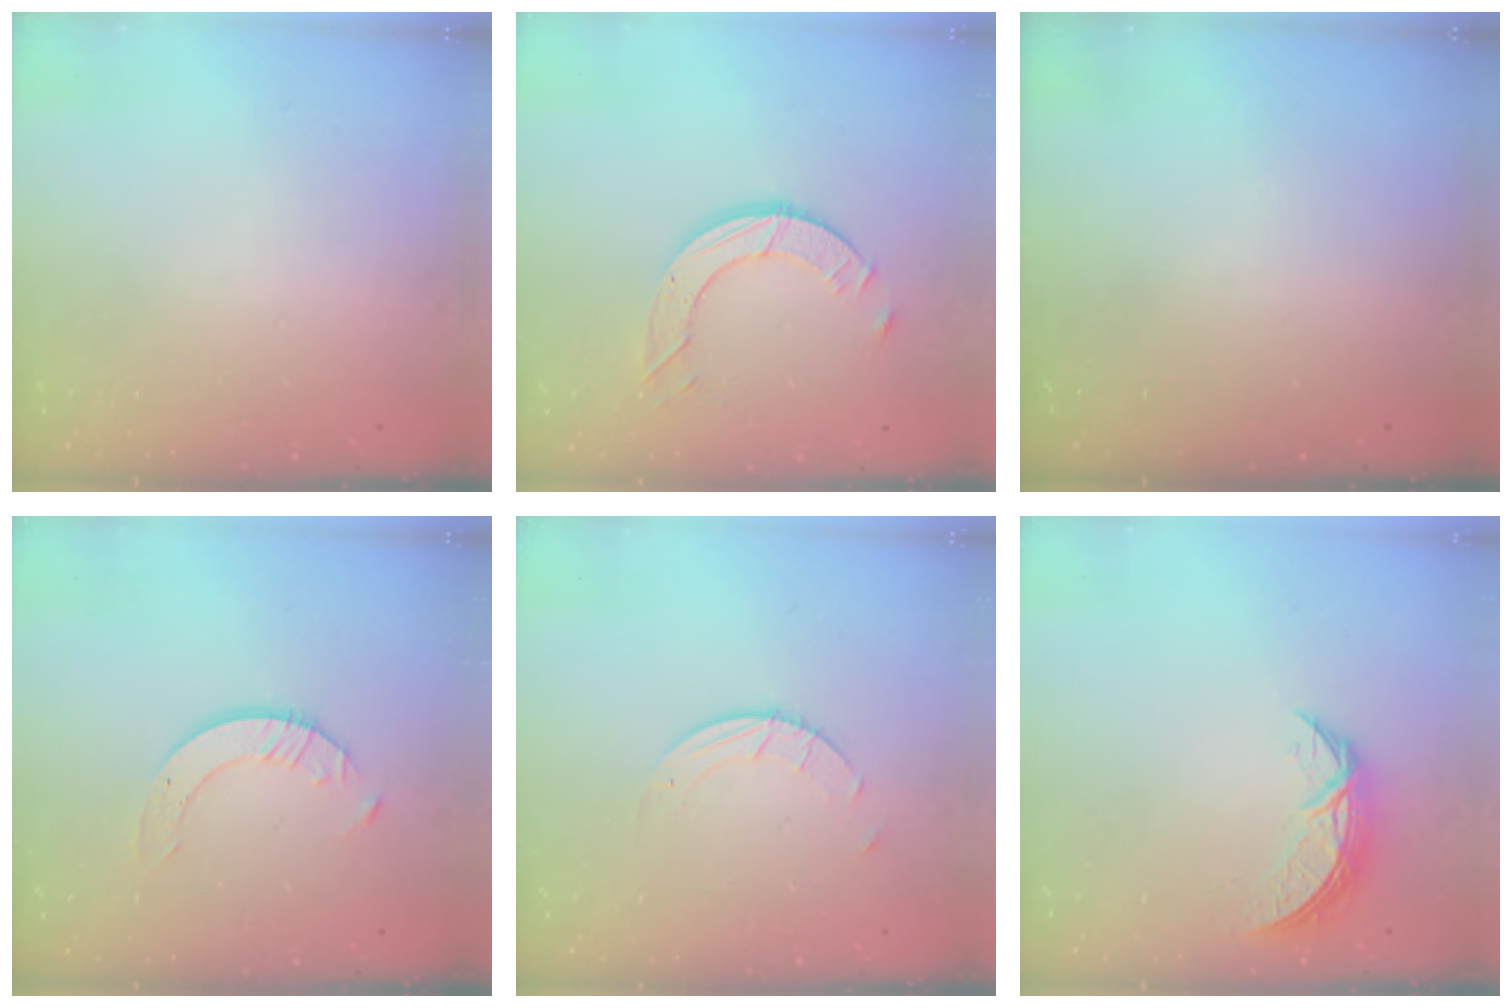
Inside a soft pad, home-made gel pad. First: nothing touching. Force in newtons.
{"total": 8.4, "press": 8.4, "slide": 0.5}
{"total": 0.0}
{"total": 3.4, "press": 3.4, "slide": 0.3}
{"total": 3.8, "press": 3.8, "slide": 0.3}
{"total": 7.1, "press": 7.1, "slide": 0.5}